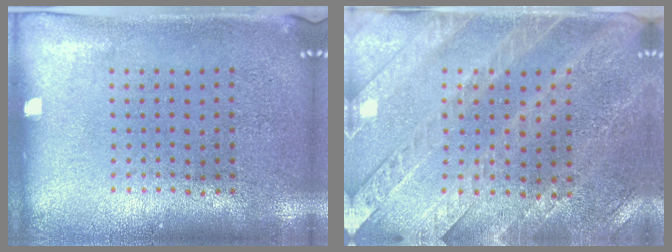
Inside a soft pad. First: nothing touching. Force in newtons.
{"total": 3.0, "press": 2.7, "slide": 1.4}